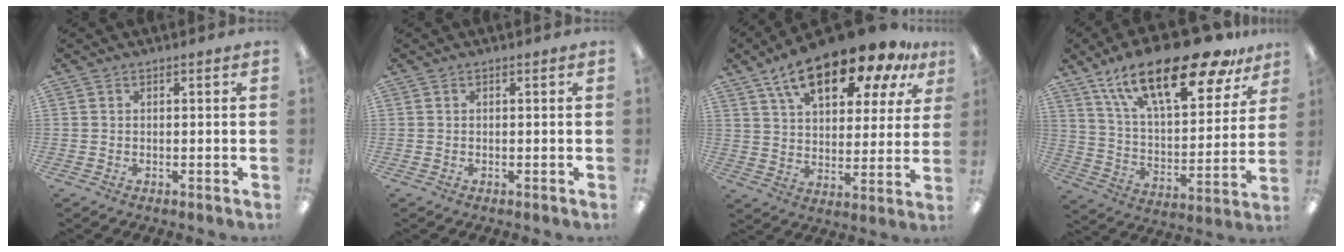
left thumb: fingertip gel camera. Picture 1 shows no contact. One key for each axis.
{"total": 0.0}
{"total": 19.2, "fx": 13.4, "fy": 7.7, "fz": 11.4, "tx": -0.188, "ty": -0.073, "tz": 0.225}
{"total": 25.6, "fx": 17.4, "fy": 9.2, "fz": 16.2, "tx": -0.261, "ty": -0.099, "tz": 0.288}